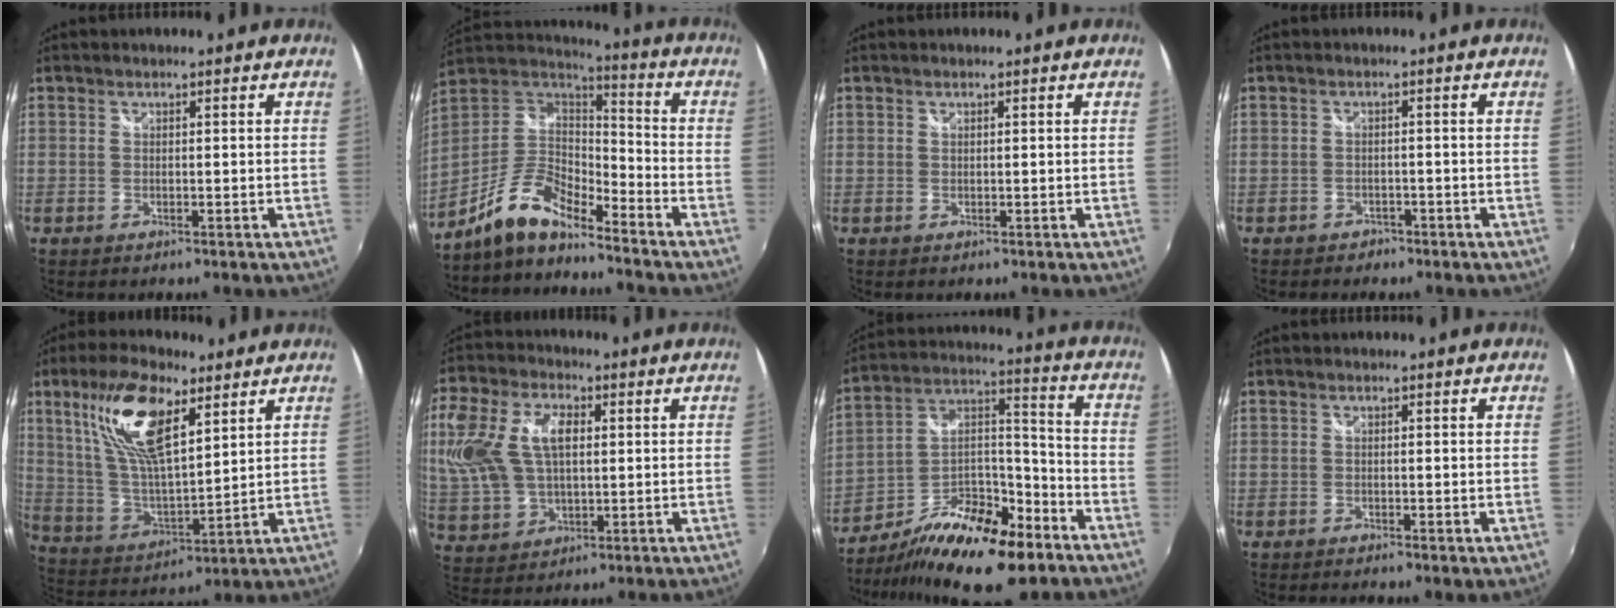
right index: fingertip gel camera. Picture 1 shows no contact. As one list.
[{"total": 12.3, "force": [-9.7, 3.4, 6.8], "torque": [-0.153, 0.010, -0.190]}, {"total": 0.0}, {"total": 2.8, "force": [-2.0, 1.8, 0.4], "torque": [-0.016, -0.001, -0.028]}, {"total": 17.4, "force": [8.8, 6.4, 13.6], "torque": [-0.265, 0.015, 0.175]}, {"total": 17.1, "force": [3.5, 10.4, 13.1], "torque": [-0.293, 0.023, 0.075]}, {"total": 21.1, "force": [-13.3, 8.2, 14.1], "torque": [-0.260, -0.007, -0.223]}, {"total": 0.7, "force": [-0.3, 0.2, 0.6], "torque": [-0.012, -0.002, -0.008]}]